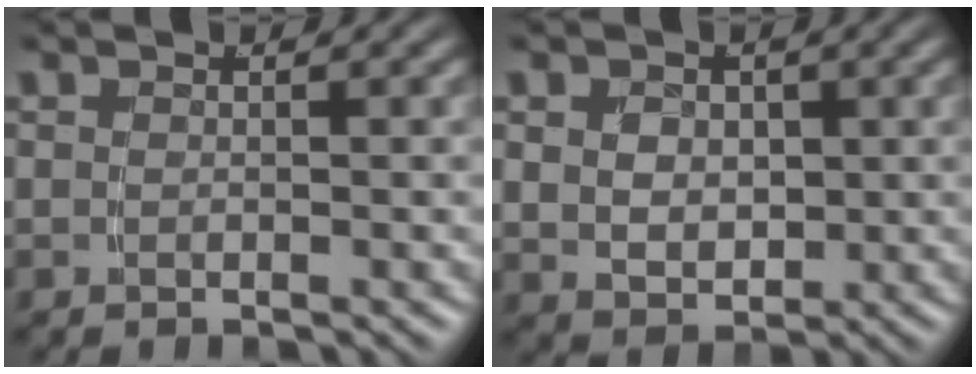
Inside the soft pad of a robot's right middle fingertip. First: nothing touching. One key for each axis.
{"total": 3.9, "fx": 0.5, "fy": 2.9, "fz": 2.5, "tx": -0.049, "ty": -0.023, "tz": 0.022}